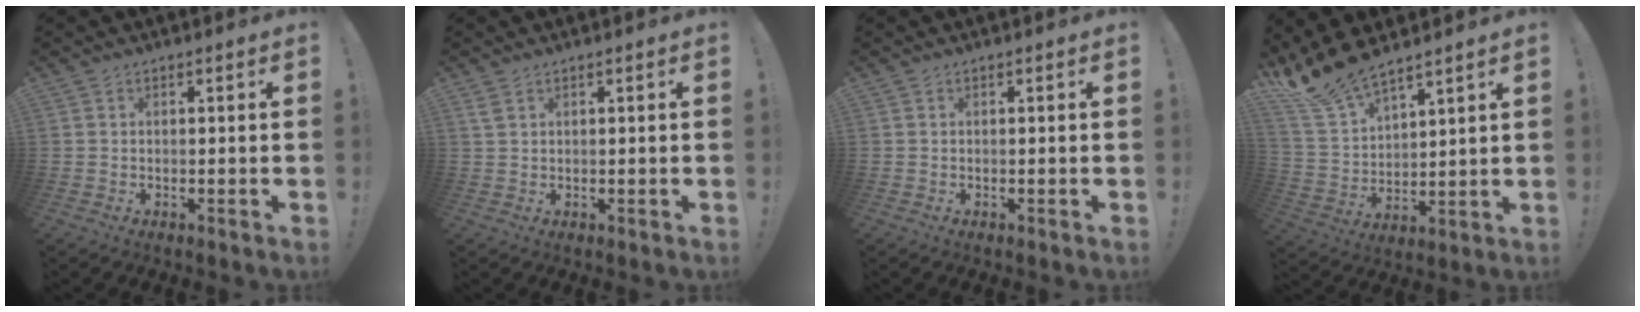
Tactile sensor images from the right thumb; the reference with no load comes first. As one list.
[{"total": 2.0, "force": [1.2, 0.8, 1.4], "torque": [-0.022, -0.003, 0.021]}, {"total": 0.0}, {"total": 13.4, "force": [11.7, 4.0, 5.2], "torque": [-0.118, -0.077, 0.219]}]